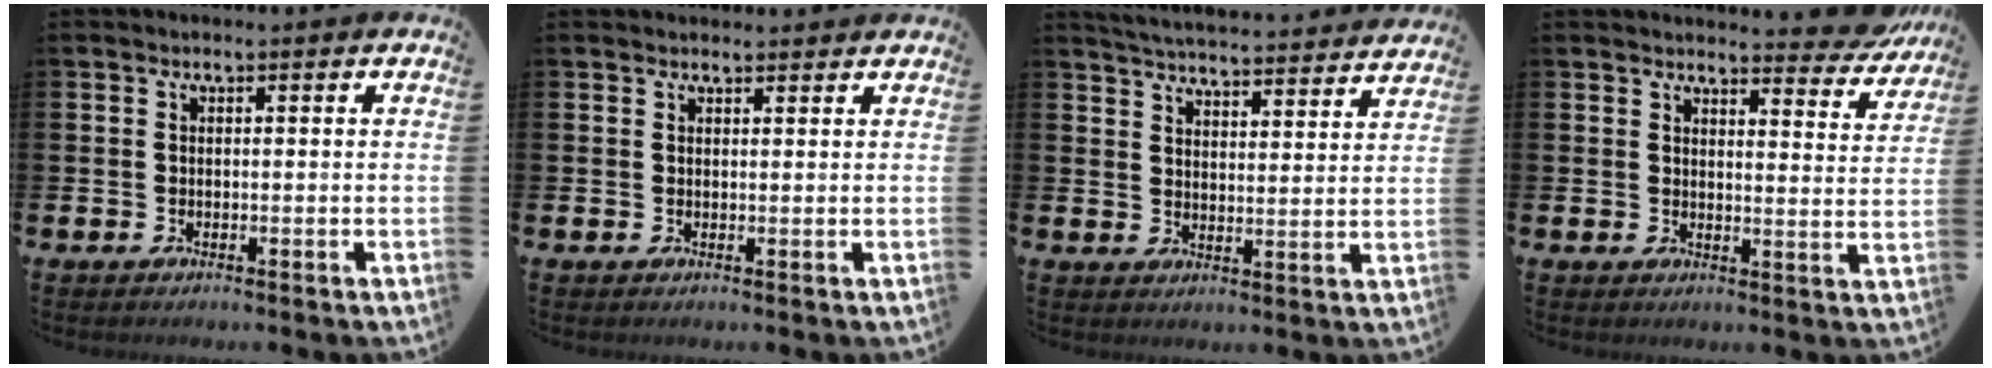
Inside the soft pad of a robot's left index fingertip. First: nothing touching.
{"total": 1.2, "force": [1.2, 0.3, -0.1], "torque": [0.007, -0.002, 0.020]}
{"total": 5.0, "force": [5.0, 0.1, 0.4], "torque": [-0.021, -0.043, 0.086]}
{"total": 4.1, "force": [4.1, 0.4, 0.4], "torque": [0.001, -0.033, 0.067]}